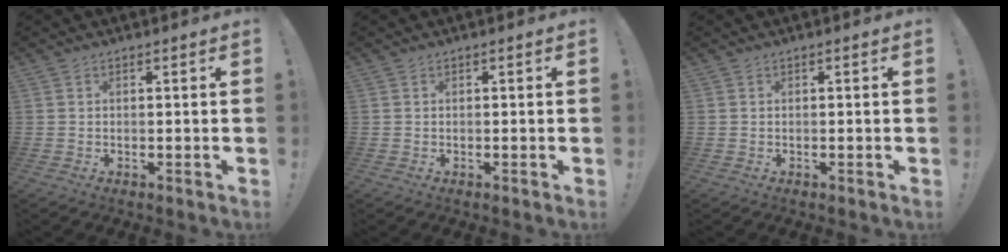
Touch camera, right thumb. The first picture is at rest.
{"total": 0.0}
{"total": 0.0}